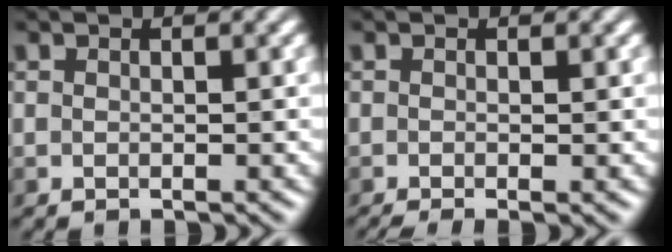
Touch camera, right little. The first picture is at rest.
{"total": 2.0, "force": [-0.9, 0.6, 1.7], "torque": [-0.023, -0.011, -0.016]}